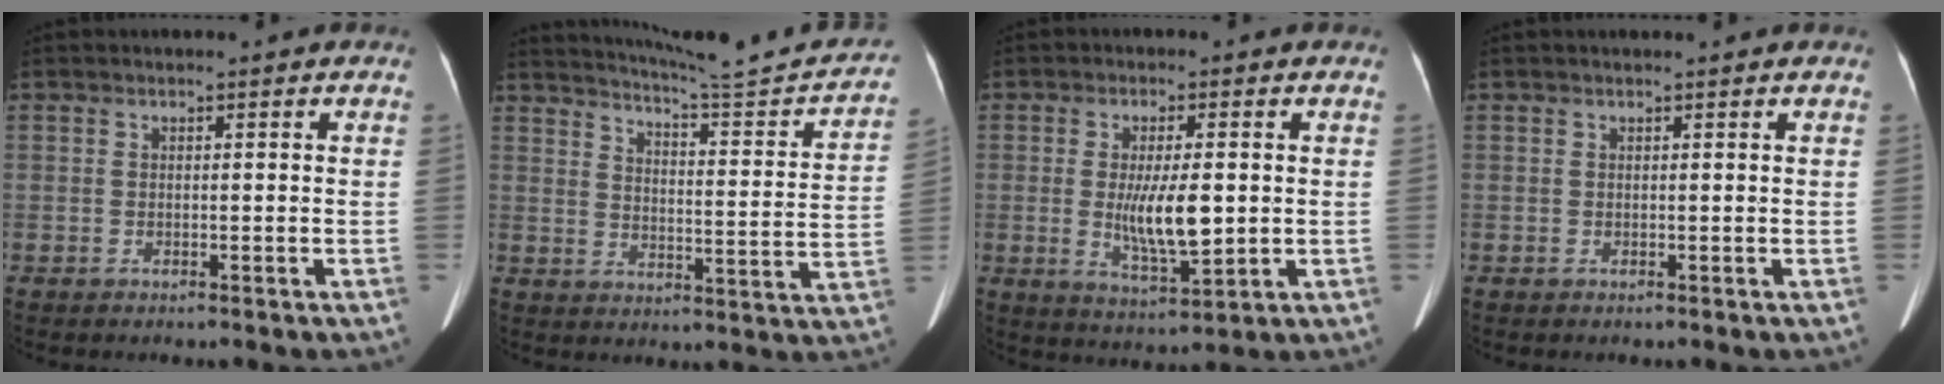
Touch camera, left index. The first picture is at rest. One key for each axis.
{"total": 19.6, "fx": 18.3, "fy": 0.3, "fz": 7.1, "tx": -0.102, "ty": -0.059, "tz": 0.232}
{"total": 7.9, "fx": -0.1, "fy": 2.0, "fz": 7.7, "tx": -0.144, "ty": -0.019, "tz": 0.002}
{"total": 1.3, "fx": 1.1, "fy": 0.1, "fz": 0.6, "tx": -0.008, "ty": 0.017, "tz": 0.019}